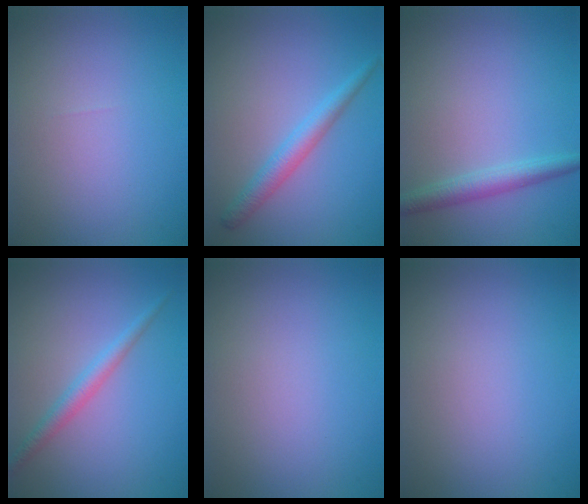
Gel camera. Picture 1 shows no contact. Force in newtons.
{"total": 2.5, "press": 2.5, "slide": 0.0}
{"total": 2.4, "press": 2.4, "slide": 0.1}
{"total": 2.0, "press": 2.0, "slide": 0.1}
{"total": 0.0}
{"total": 0.0}